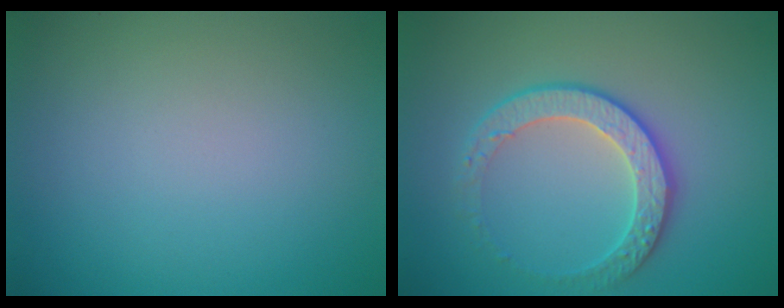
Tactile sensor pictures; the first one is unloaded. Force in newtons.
{"total": 3.7, "press": 3.4, "slide": 1.5}